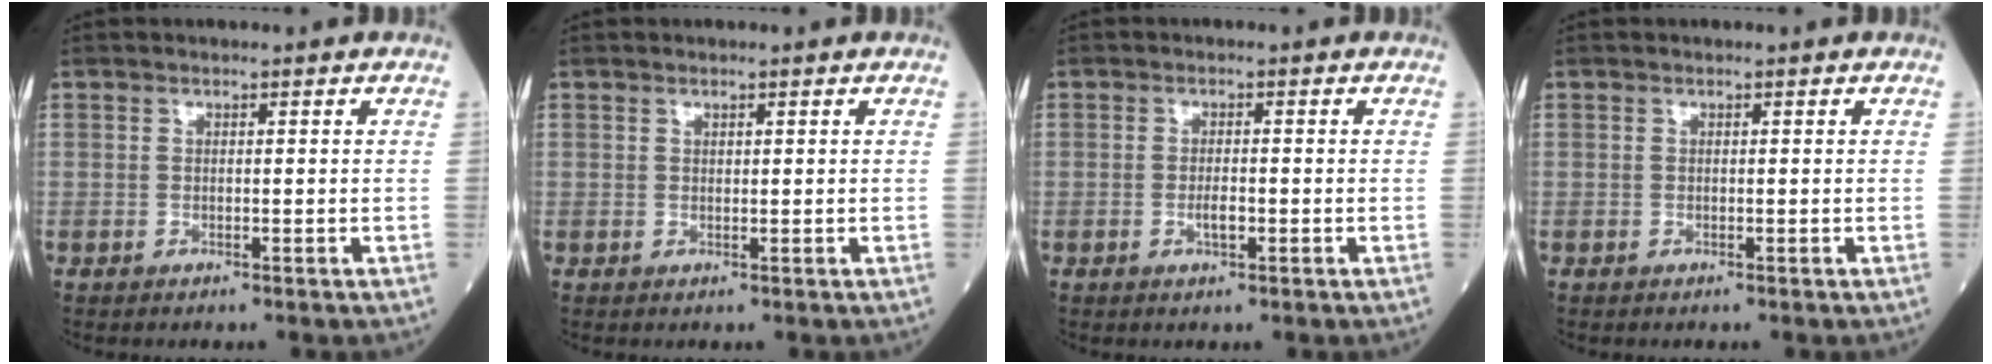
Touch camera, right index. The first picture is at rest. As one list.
[{"total": 0.6, "force": [0.4, 0.2, 0.3], "torque": [-0.006, -0.004, 0.007]}, {"total": 1.9, "force": [-0.6, 0.6, 1.7], "torque": [-0.029, 0.000, -0.010]}, {"total": 0.0}]